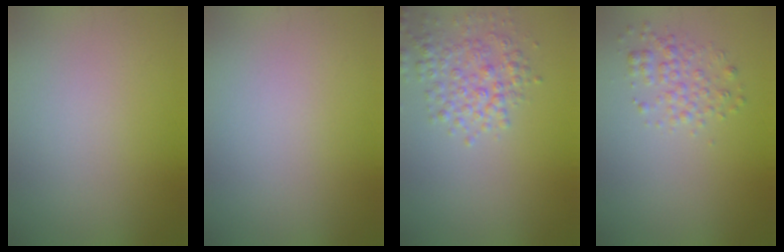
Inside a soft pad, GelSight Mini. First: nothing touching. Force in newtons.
{"total": 0.0}
{"total": 3.3, "press": 3.3, "slide": 0.2}
{"total": 2.0, "press": 2.0, "slide": 0.1}